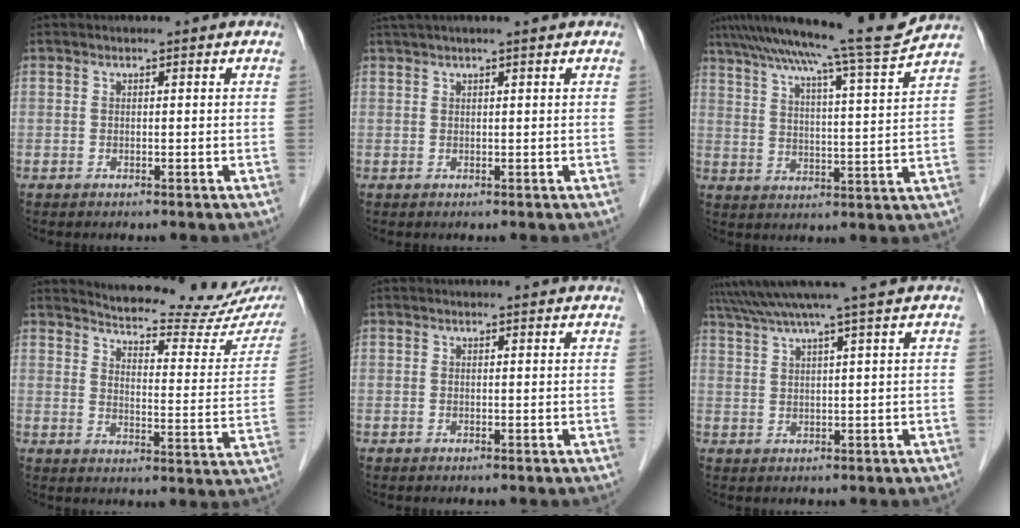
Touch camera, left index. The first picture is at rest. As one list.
[{"total": 4.1, "force": [3.4, -0.7, 2.3], "torque": [-0.030, 0.033, 0.057]}, {"total": 16.0, "force": [14.0, -2.0, 7.4], "torque": [-0.126, -0.019, 0.202]}, {"total": 18.8, "force": [17.5, 1.9, 6.4], "torque": [-0.084, -0.077, 0.204]}, {"total": 2.1, "force": [2.1, 0.3, 0.2], "torque": [-0.011, 0.005, 0.017]}, {"total": 8.9, "force": [7.4, -2.3, 4.2], "torque": [-0.070, 0.018, 0.112]}]